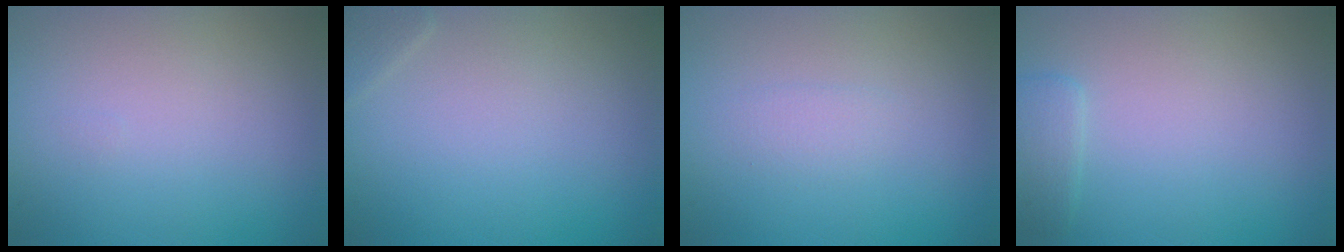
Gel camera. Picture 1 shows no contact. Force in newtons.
{"total": 0.8, "press": 0.8, "slide": 0.1}
{"total": 0.9, "press": 0.9, "slide": 0.0}
{"total": 1.6, "press": 1.6, "slide": 0.1}